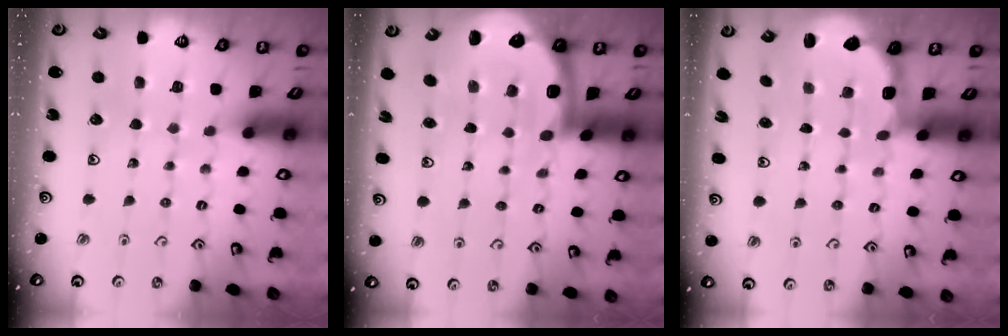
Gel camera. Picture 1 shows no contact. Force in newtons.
{"total": 6.5, "press": 6.3, "slide": 1.7}
{"total": 2.7, "press": 2.0, "slide": 1.8}